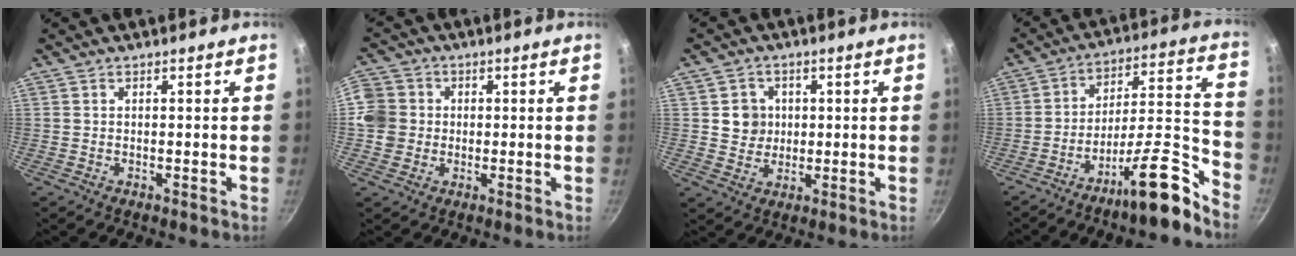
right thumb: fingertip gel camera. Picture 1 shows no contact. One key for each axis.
{"total": 7.0, "fx": -0.2, "fy": 6.6, "fz": 2.2, "tx": -0.014, "ty": 0.004, "tz": -0.021}
{"total": 5.3, "fx": 0.9, "fy": 5.0, "fz": 1.6, "tx": 0.003, "ty": 0.001, "tz": 0.016}
{"total": 14.4, "fx": -10.3, "fy": 2.5, "fz": 9.7, "tx": -0.128, "ty": 0.100, "tz": -0.177}